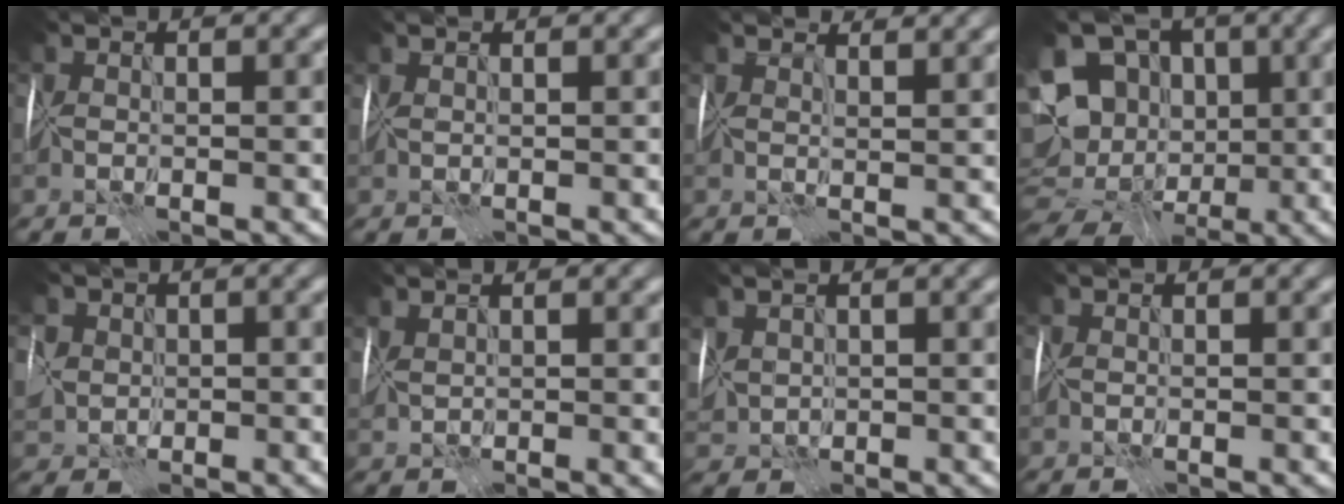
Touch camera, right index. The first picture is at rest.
{"total": 1.2, "force": [1.1, 0.3, 0.5], "torque": [-0.010, 0.005, 0.011]}
{"total": 4.8, "force": [4.0, 1.5, 2.3], "torque": [-0.022, 0.025, 0.036]}
{"total": 15.0, "force": [0.6, 12.2, 8.6], "torque": [-0.164, 0.009, 0.000]}
{"total": 5.0, "force": [0.1, 4.4, 2.4], "torque": [-0.054, 0.019, -0.014]}
{"total": 3.0, "force": [1.8, 1.0, 2.1], "torque": [-0.029, 0.014, 0.022]}
{"total": 2.6, "force": [0.8, 1.9, 1.4], "torque": [-0.044, 0.003, 0.024]}
{"total": 0.0}